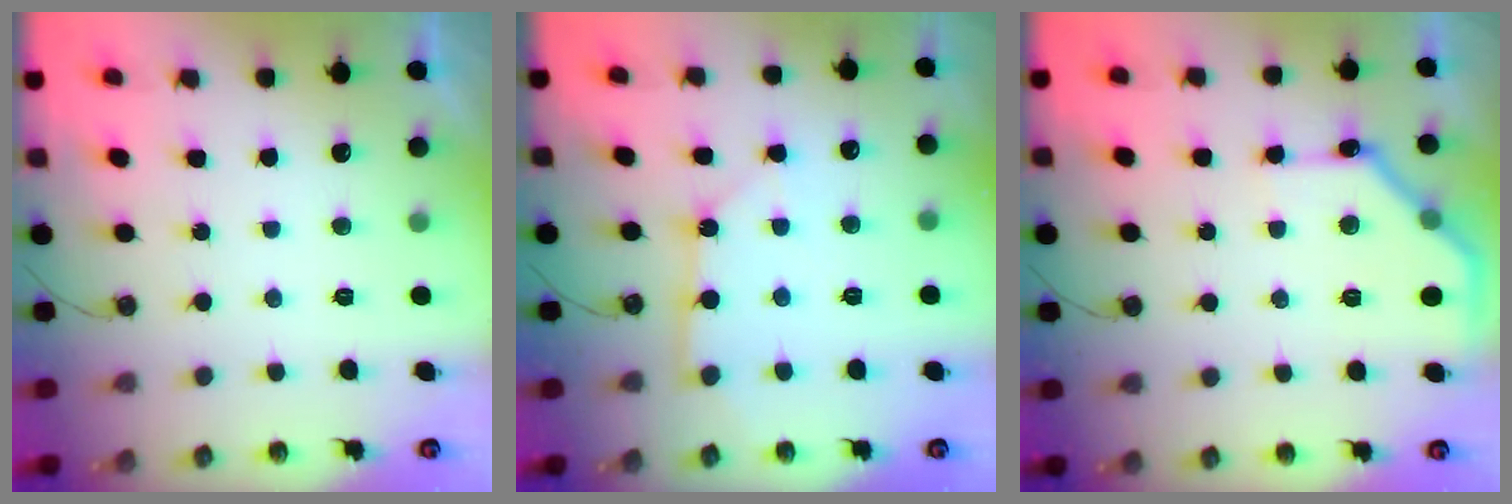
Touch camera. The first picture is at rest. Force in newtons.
{"total": 3.9, "press": 3.8, "slide": 0.3}
{"total": 12.8, "press": 12.8, "slide": 0.2}